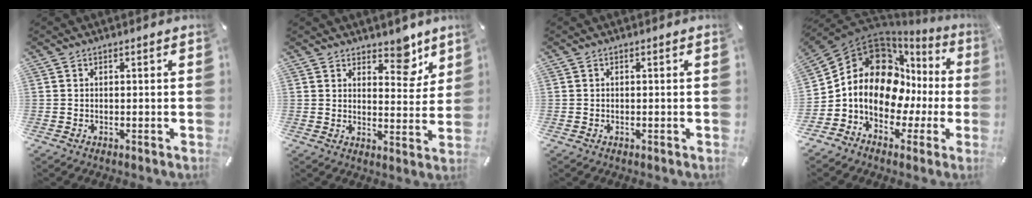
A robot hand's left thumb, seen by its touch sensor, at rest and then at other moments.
{"total": 8.6, "force": [6.4, 4.5, 3.6], "torque": [-0.021, -0.048, 0.106]}
{"total": 0.0}
{"total": 15.8, "force": [2.3, 12.7, 9.2], "torque": [-0.165, -0.031, 0.038]}